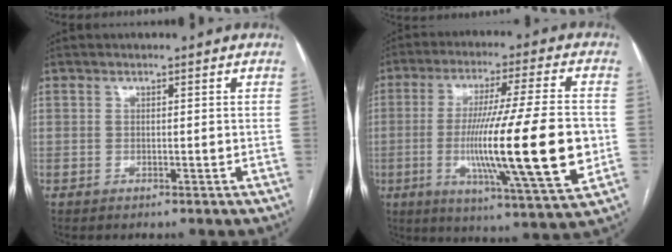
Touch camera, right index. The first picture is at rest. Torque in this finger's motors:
{"motor_torque": [1.98, 0.16, 0.70, 0.21]}